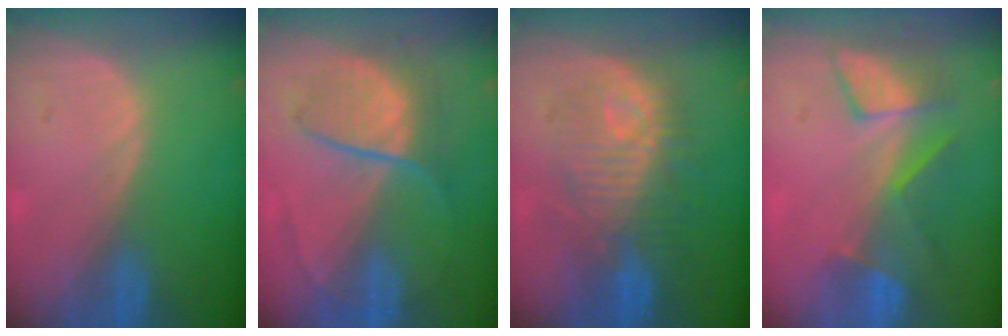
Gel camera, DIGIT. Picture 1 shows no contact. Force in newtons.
{"total": 6.5, "press": 6.5, "slide": 0.9}
{"total": 9.9, "press": 9.9, "slide": 0.2}
{"total": 8.1, "press": 7.0, "slide": 3.9}